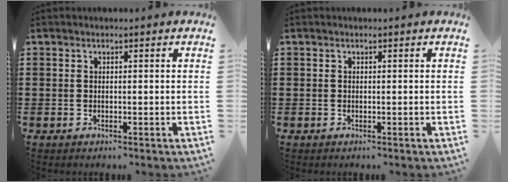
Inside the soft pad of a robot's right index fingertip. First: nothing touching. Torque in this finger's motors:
{"motor_torque": [0.08, -0.17, 0.00, 0.00]}